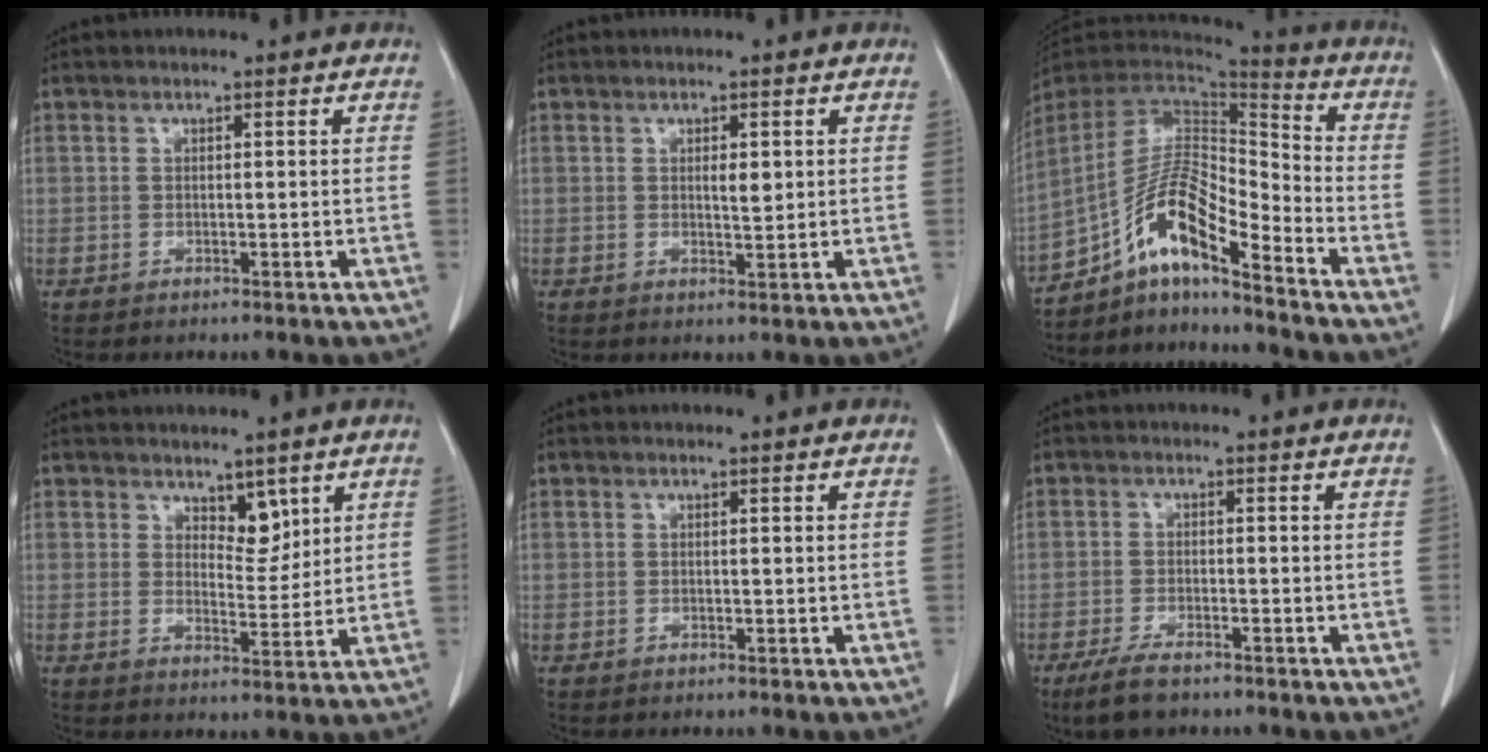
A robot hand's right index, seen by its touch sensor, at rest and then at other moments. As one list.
[{"total": 2.1, "force": [0.5, 0.7, 1.9], "torque": [-0.033, -0.004, 0.008]}, {"total": 14.2, "force": [-9.2, 2.6, 10.4], "torque": [-0.204, 0.015, -0.165]}, {"total": 4.1, "force": [2.7, 2.0, 2.4], "torque": [-0.031, -0.009, 0.045]}, {"total": 0.0}, {"total": 4.6, "force": [-3.5, 1.3, 2.8], "torque": [-0.063, -0.008, -0.062]}]